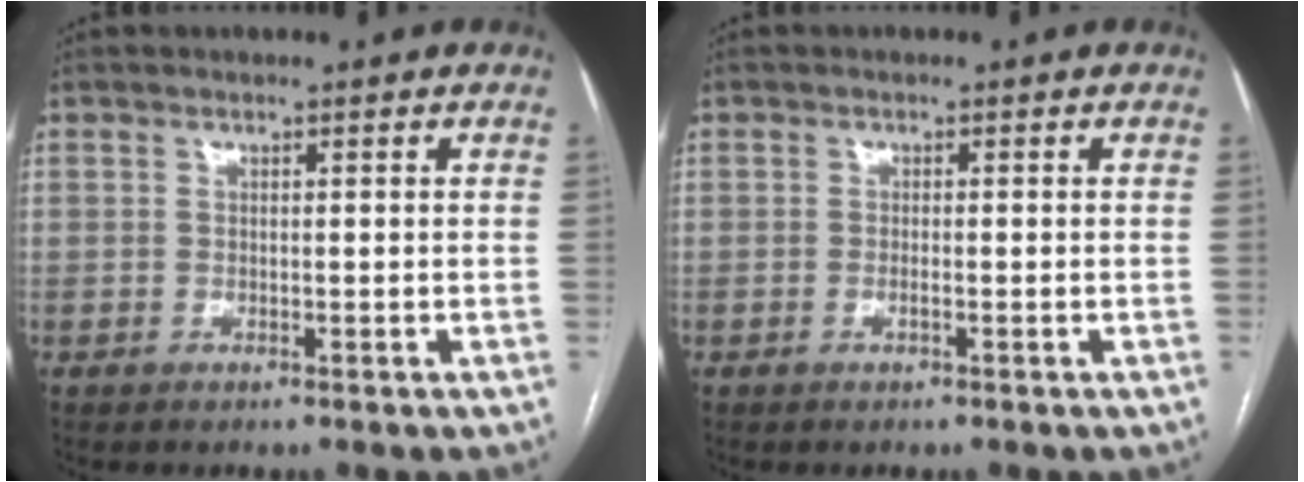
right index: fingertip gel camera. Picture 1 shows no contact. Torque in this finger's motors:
{"motor_torque": [0.00, 0.07, 0.03, 0.00]}